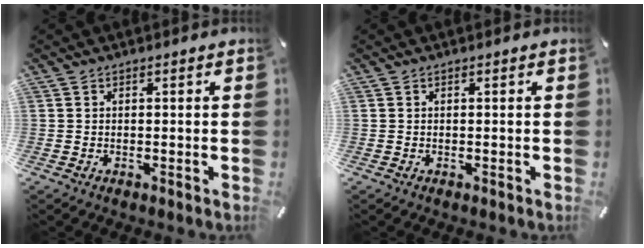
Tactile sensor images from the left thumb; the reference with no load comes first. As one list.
[{"total": 0.0}]